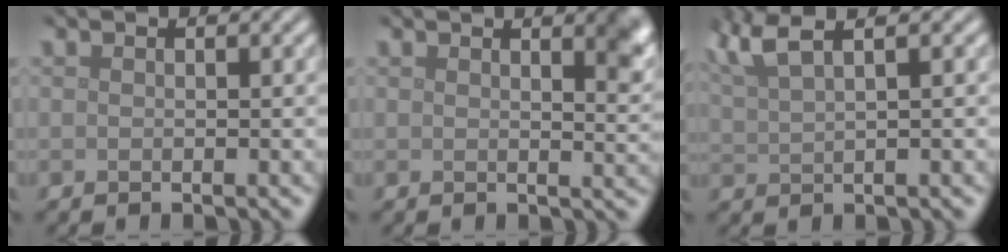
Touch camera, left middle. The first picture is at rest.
{"total": 3.6, "force": [1.9, 1.2, 2.8], "torque": [-0.022, 0.004, 0.025]}
{"total": 6.0, "force": [4.0, 2.0, 4.0], "torque": [-0.073, 0.035, 0.050]}